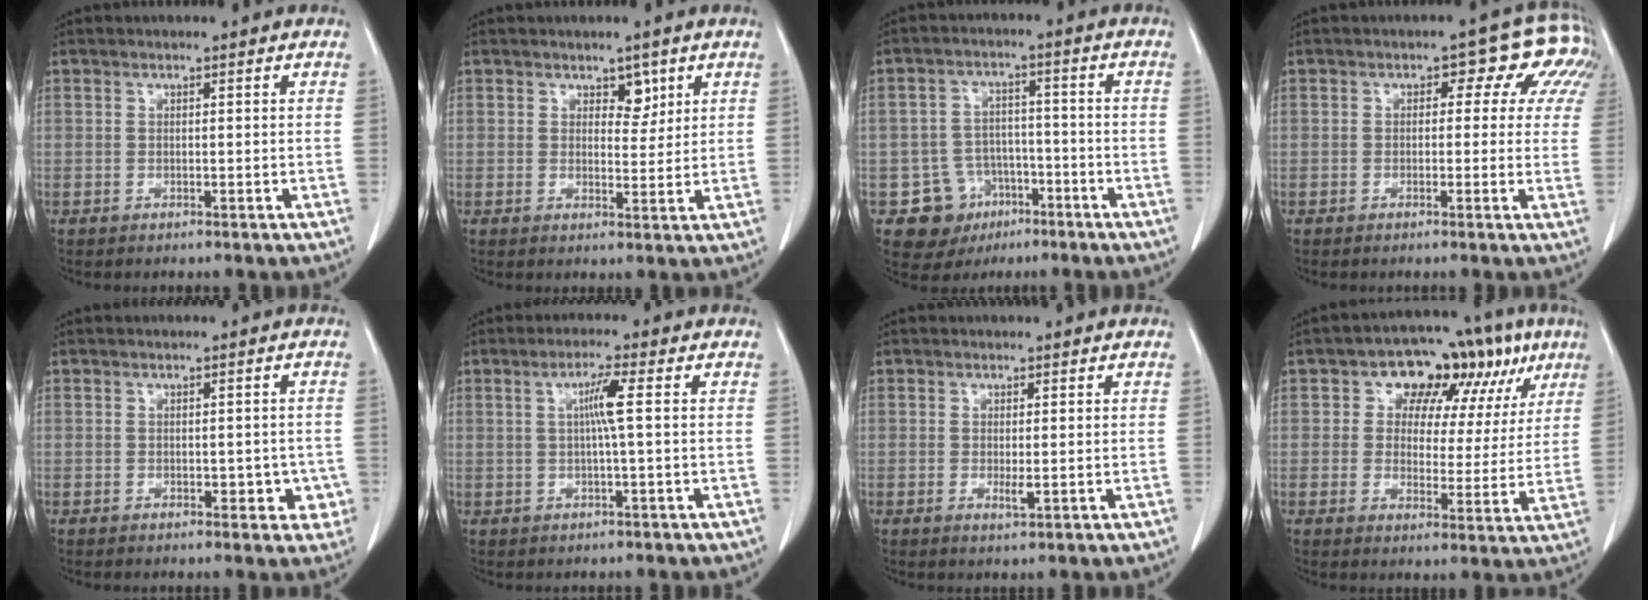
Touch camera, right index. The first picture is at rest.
{"total": 3.0, "force": [1.7, 1.7, 1.7], "torque": [-0.016, -0.002, 0.028]}
{"total": 8.2, "force": [-3.8, 7.1, 1.0], "torque": [-0.010, 0.018, -0.047]}
{"total": 7.9, "force": [4.0, 4.9, 4.7], "torque": [-0.042, 0.030, 0.026]}
{"total": 3.5, "force": [-0.9, 2.3, 2.6], "torque": [-0.014, 0.009, -0.005]}
{"total": 3.9, "force": [0.6, -0.6, 3.8], "torque": [-0.071, 0.003, 0.010]}
{"total": 1.5, "force": [-0.1, 0.3, 1.5], "torque": [-0.028, -0.006, 0.002]}
{"total": 12.7, "force": [6.1, 8.4, 7.1], "torque": [-0.061, 0.042, 0.077]}